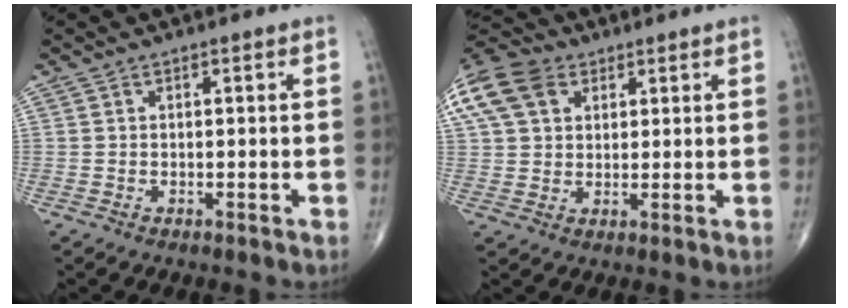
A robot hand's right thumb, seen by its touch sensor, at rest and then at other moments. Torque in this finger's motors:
{"motor_torque": [-0.44, 0.70, 0.15, -0.13, 0.10]}